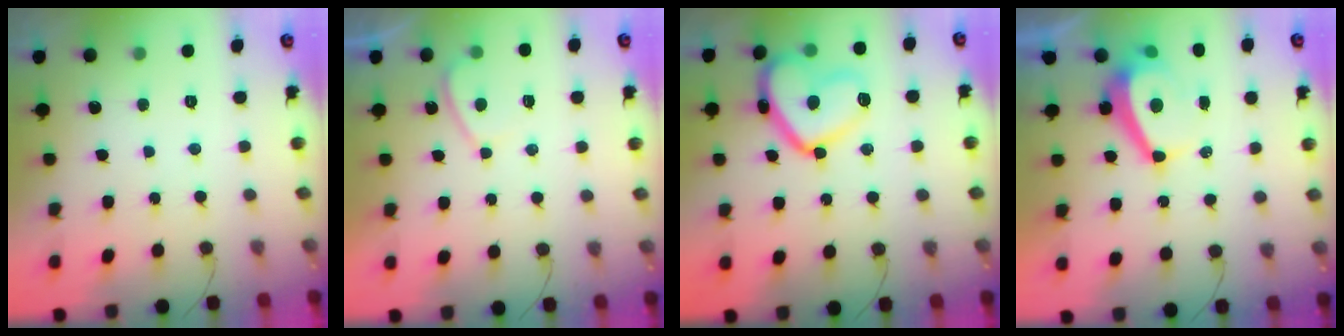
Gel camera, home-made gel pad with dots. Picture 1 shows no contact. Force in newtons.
{"total": 2.8, "press": 2.7, "slide": 0.7}
{"total": 16.0, "press": 16.0, "slide": 1.4}
{"total": 8.3, "press": 8.3, "slide": 0.5}